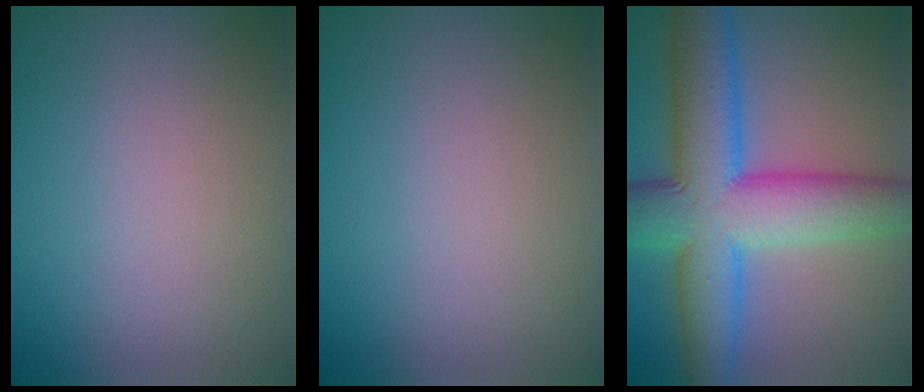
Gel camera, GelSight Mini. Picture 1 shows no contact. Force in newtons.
{"total": 0.0}
{"total": 11.8, "press": 11.8, "slide": 0.1}